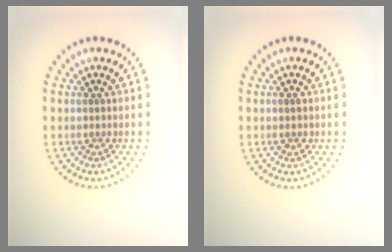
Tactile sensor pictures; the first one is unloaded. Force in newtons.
{"total": 0.8, "press": 0.7, "slide": 0.1}